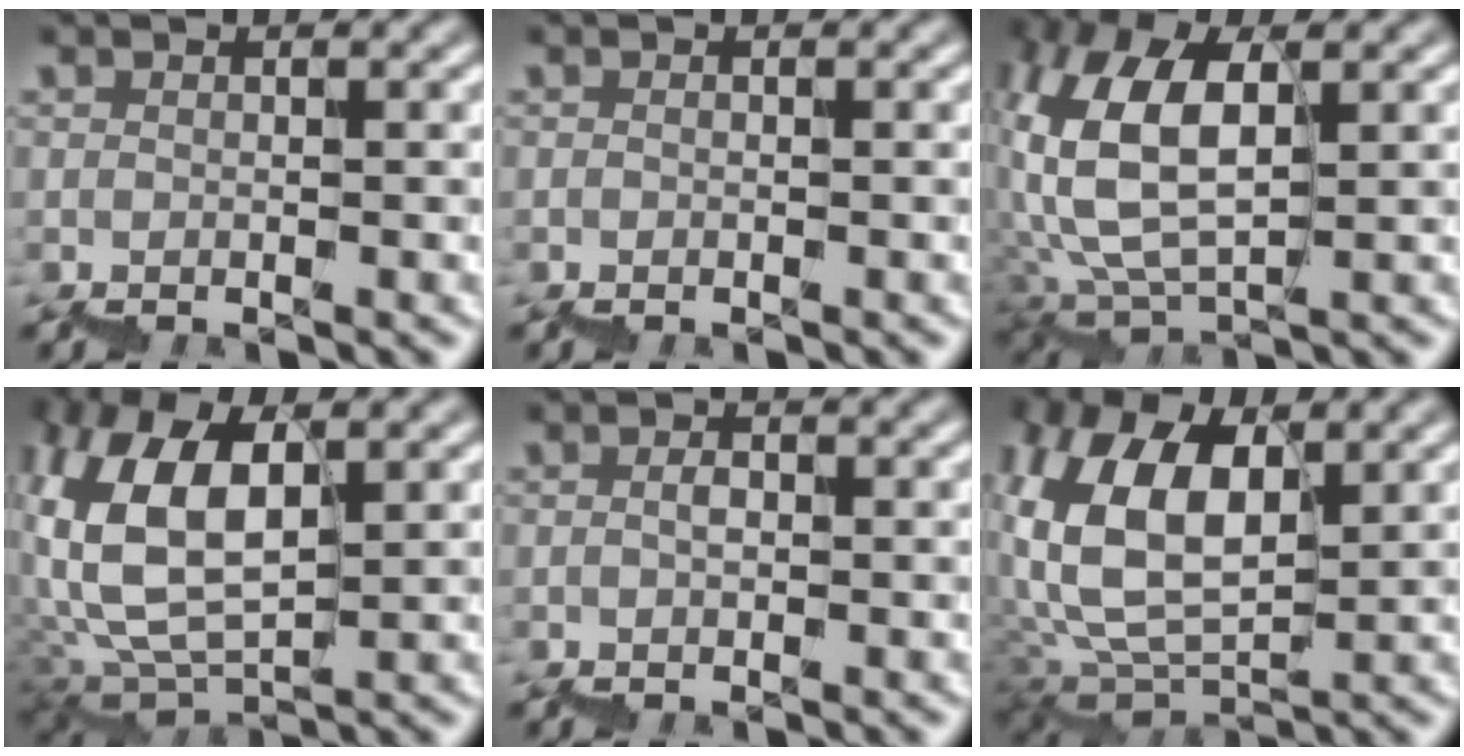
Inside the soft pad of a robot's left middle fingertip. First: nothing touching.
{"total": 0.0}
{"total": 7.4, "force": [3.3, 2.9, 6.0], "torque": [-0.143, 0.015, 0.057]}
{"total": 8.8, "force": [4.6, 3.6, 6.6], "torque": [-0.150, 0.019, 0.084]}
{"total": 0.5, "force": [-0.1, 0.2, 0.5], "torque": [-0.007, 0.002, -0.004]}
{"total": 9.1, "force": [4.9, 4.4, 6.3], "torque": [-0.151, 0.020, 0.091]}